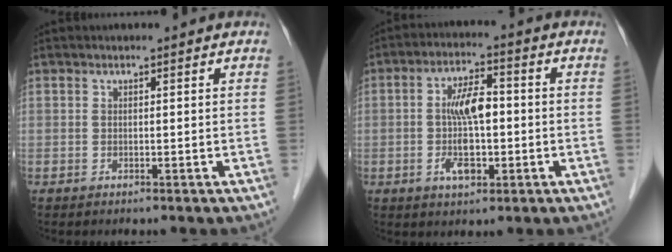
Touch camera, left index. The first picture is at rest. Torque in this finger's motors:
{"motor_torque": [1.23, 0.91, 0.36, 0.18]}